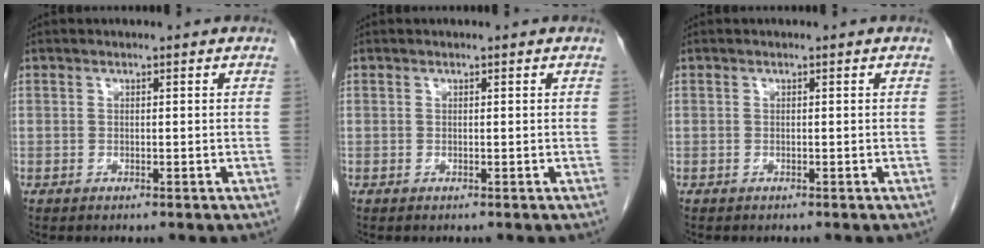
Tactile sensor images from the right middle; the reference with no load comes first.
{"total": 0.0}
{"total": 0.0}